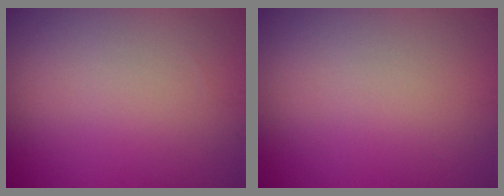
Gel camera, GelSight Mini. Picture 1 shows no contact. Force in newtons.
{"total": 0.0}